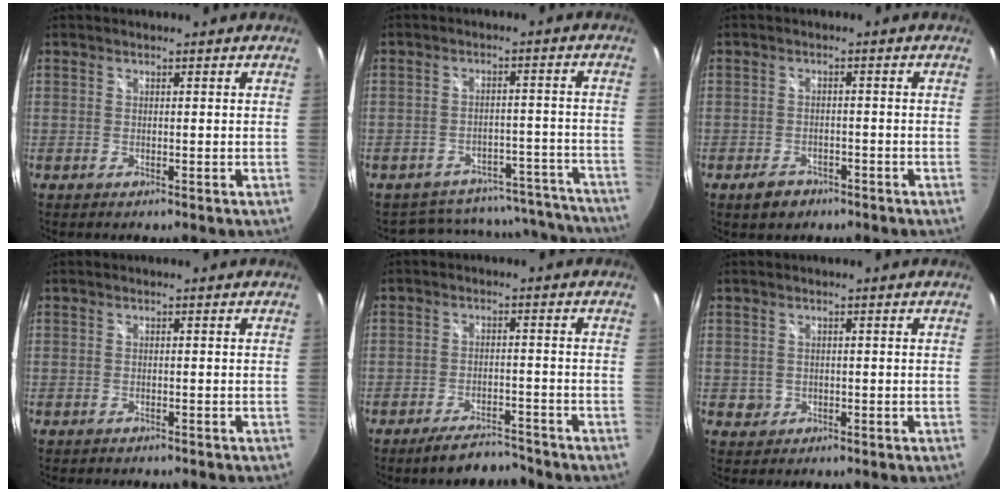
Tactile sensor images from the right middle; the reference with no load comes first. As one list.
[{"total": 18.9, "force": [-16.9, 7.4, 4.3], "torque": [-0.083, 0.045, -0.189]}, {"total": 3.8, "force": [-2.6, 2.4, 1.5], "torque": [-0.035, 0.004, -0.035]}, {"total": 1.2, "force": [-1.1, 0.5, 0.4], "torque": [-0.011, -0.004, -0.014]}, {"total": 6.3, "force": [-5.7, 1.5, 2.1], "torque": [-0.049, 0.007, -0.082]}, {"total": 1.7, "force": [-0.2, 1.7, 0.3], "torque": [-0.003, -0.001, -0.001]}]